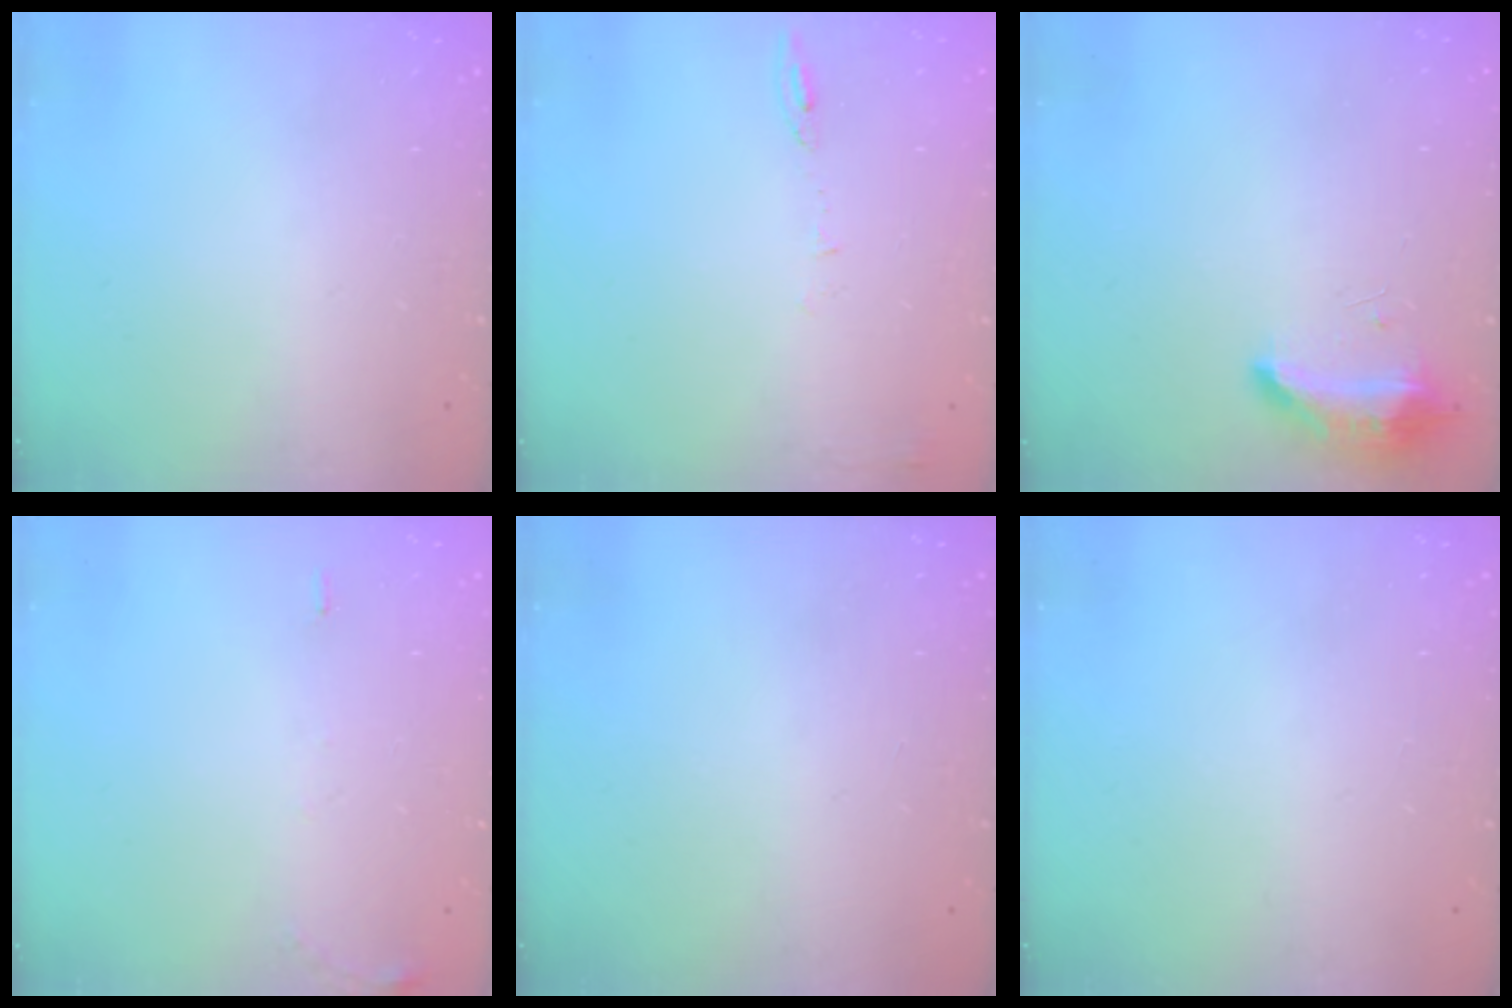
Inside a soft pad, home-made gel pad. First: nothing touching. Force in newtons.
{"total": 6.2, "press": 6.2, "slide": 0.9}
{"total": 14.4, "press": 9.5, "slide": 10.8}
{"total": 6.5, "press": 6.2, "slide": 1.8}
{"total": 1.0, "press": 0.0, "slide": 1.0}
{"total": 0.0}